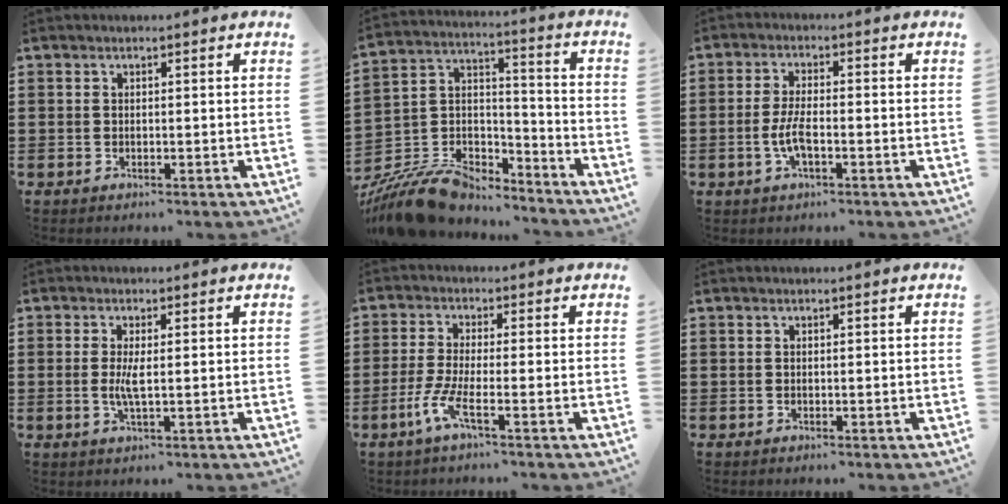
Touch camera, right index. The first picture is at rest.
{"total": 10.6, "force": [-9.7, 3.7, 2.5], "torque": [-0.070, 0.013, -0.188]}
{"total": 4.5, "force": [-1.2, 1.4, 4.1], "torque": [-0.098, -0.004, -0.030]}
{"total": 3.1, "force": [-0.1, 0.6, 3.1], "torque": [-0.062, -0.005, -0.004]}
{"total": 4.9, "force": [-2.4, 0.3, 4.2], "torque": [-0.108, -0.017, -0.054]}
{"total": 0.0}